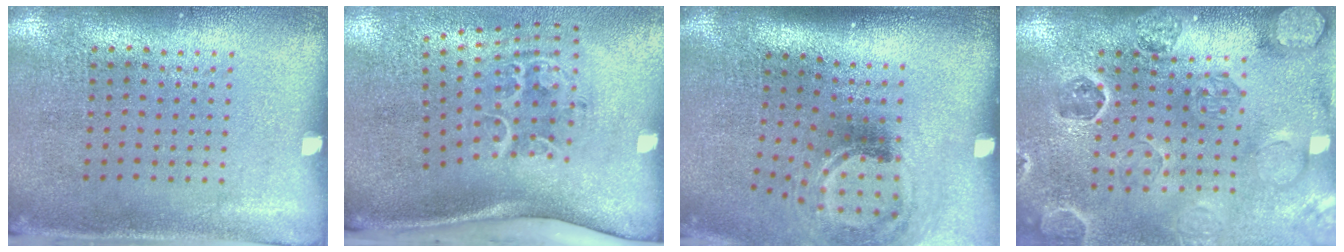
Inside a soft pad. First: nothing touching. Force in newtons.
{"total": 2.1, "press": 1.3, "slide": 1.6}
{"total": 2.0, "press": 1.3, "slide": 1.5}
{"total": 2.6, "press": 2.6, "slide": 0.3}